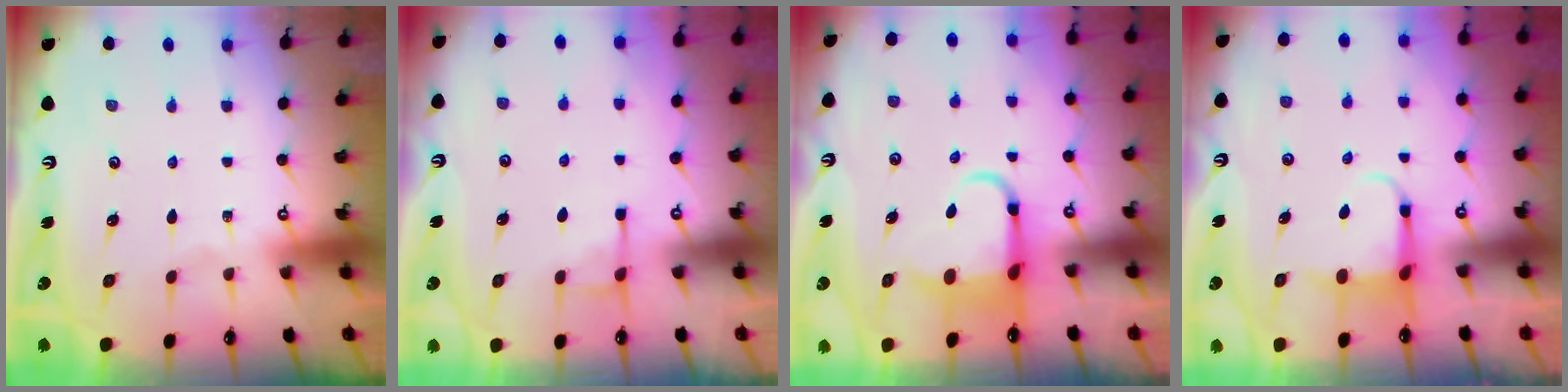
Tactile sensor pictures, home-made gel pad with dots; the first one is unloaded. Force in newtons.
{"total": 4.1, "press": 4.1, "slide": 0.7}
{"total": 5.7, "press": 5.6, "slide": 1.2}
{"total": 4.2, "press": 4.1, "slide": 0.6}